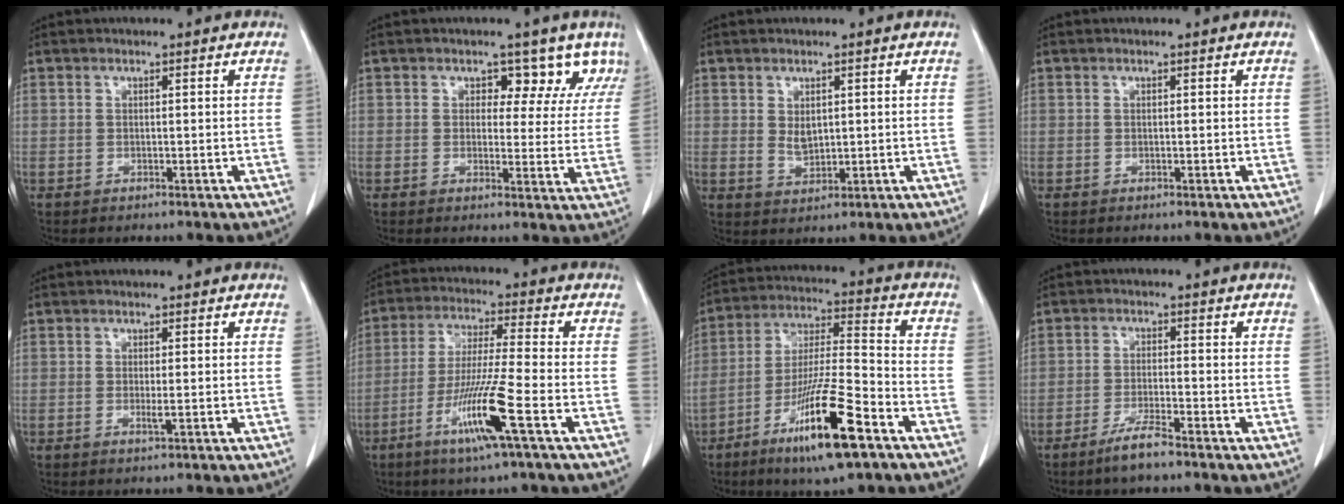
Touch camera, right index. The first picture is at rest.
{"total": 6.1, "force": [4.2, 4.0, 2.1], "torque": [-0.002, -0.005, 0.033]}
{"total": 2.5, "force": [0.7, 1.6, 1.8], "torque": [-0.033, -0.003, 0.020]}
{"total": 0.0}
{"total": 1.2, "force": [-0.2, 0.0, 1.2], "torque": [-0.023, -0.005, -0.003]}
{"total": 11.5, "force": [-5.0, -1.1, 10.3], "torque": [-0.201, -0.023, -0.098]}
{"total": 16.1, "force": [-8.8, 1.6, 13.3], "torque": [-0.257, -0.026, -0.155]}
{"total": 4.3, "force": [-3.3, 0.3, 2.7], "torque": [-0.054, -0.004, -0.063]}